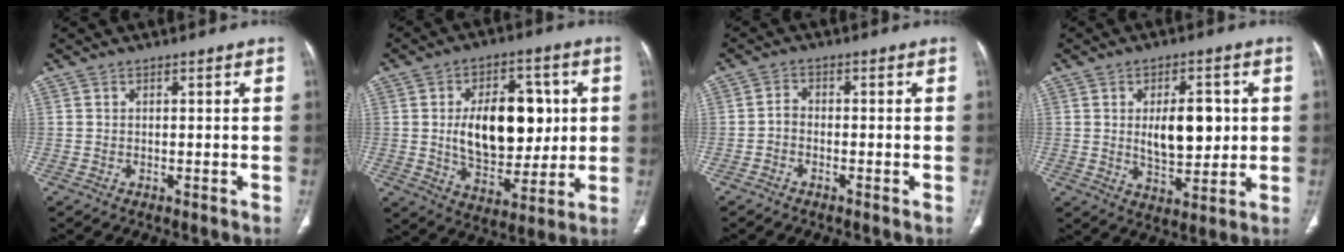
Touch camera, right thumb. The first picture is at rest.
{"total": 18.0, "force": [1.8, 10.8, 14.3], "torque": [-0.171, -0.003, 0.036]}
{"total": 1.9, "force": [-1.0, 1.2, 1.1], "torque": [-0.017, 0.012, -0.025]}
{"total": 10.7, "force": [1.2, 5.6, 9.0], "torque": [-0.113, -0.008, 0.029]}